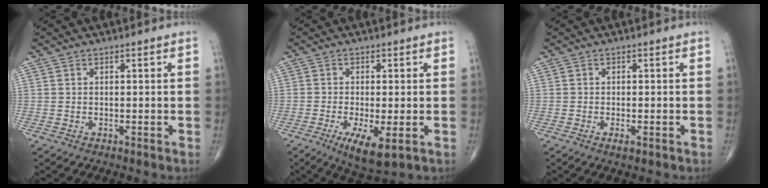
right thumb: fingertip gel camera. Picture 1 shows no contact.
{"total": 7.3, "force": [-2.7, 2.0, 6.5], "torque": [-0.115, -0.019, -0.041]}
{"total": 1.5, "force": [-0.8, 0.4, 1.2], "torque": [-0.021, -0.003, -0.012]}